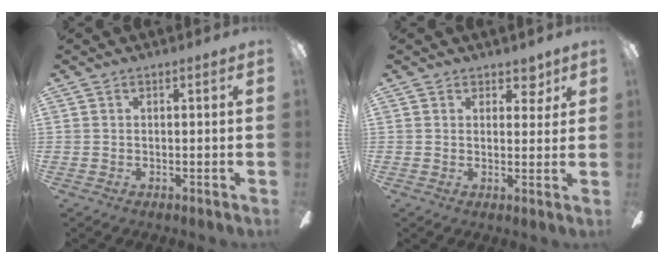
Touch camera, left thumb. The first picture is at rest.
{"total": 4.1, "force": [2.9, 2.5, 1.5], "torque": [-0.006, -0.011, 0.048]}